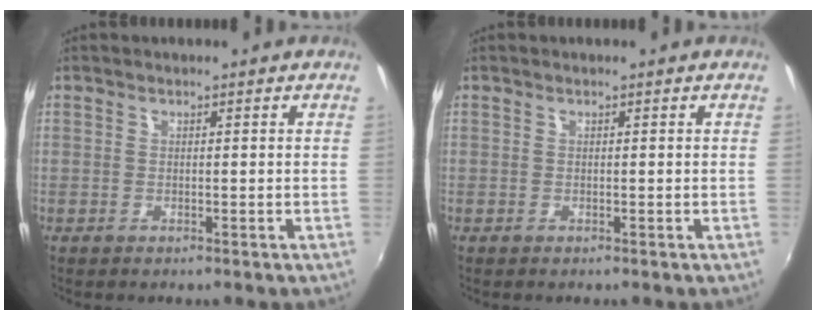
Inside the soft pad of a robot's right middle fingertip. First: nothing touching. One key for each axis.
{"total": 0.0}